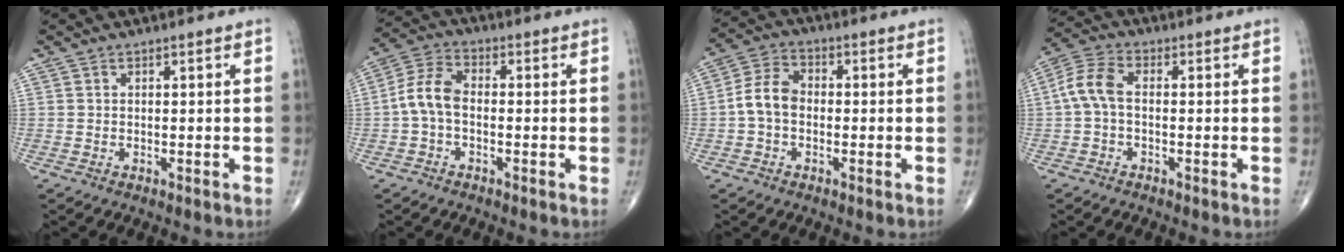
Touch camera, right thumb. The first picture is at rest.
{"total": 7.0, "force": [-1.0, 4.1, 5.6], "torque": [-0.114, 0.023, -0.031]}
{"total": 6.7, "force": [-1.0, 4.7, 4.7], "torque": [-0.085, 0.023, -0.030]}
{"total": 6.3, "force": [-0.3, 3.6, 5.2], "torque": [-0.115, 0.020, -0.015]}